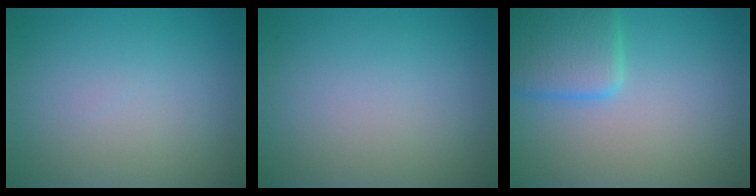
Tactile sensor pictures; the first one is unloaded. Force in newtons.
{"total": 0.0}
{"total": 4.4, "press": 4.4, "slide": 0.2}